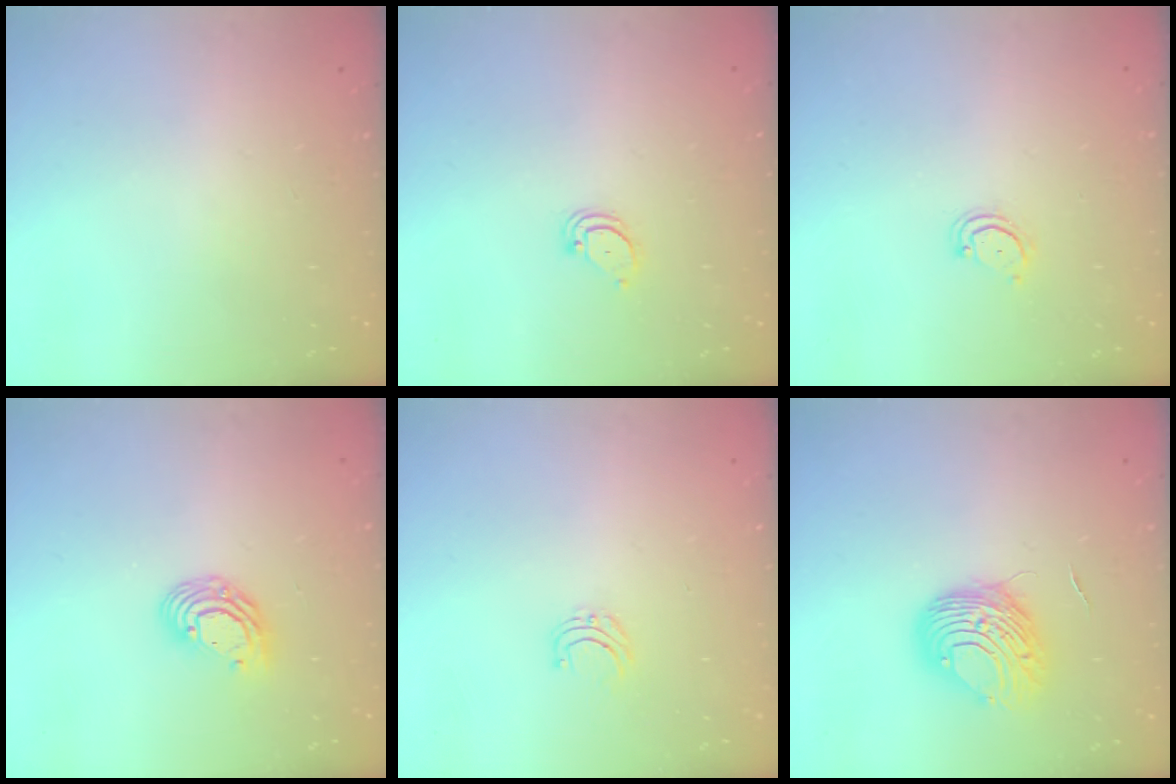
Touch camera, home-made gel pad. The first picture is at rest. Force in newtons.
{"total": 3.0, "press": 3.0, "slide": 0.2}
{"total": 3.3, "press": 3.3, "slide": 0.2}
{"total": 8.7, "press": 8.6, "slide": 1.3}
{"total": 4.0, "press": 4.0, "slide": 0.3}
{"total": 9.2, "press": 9.2, "slide": 1.1}